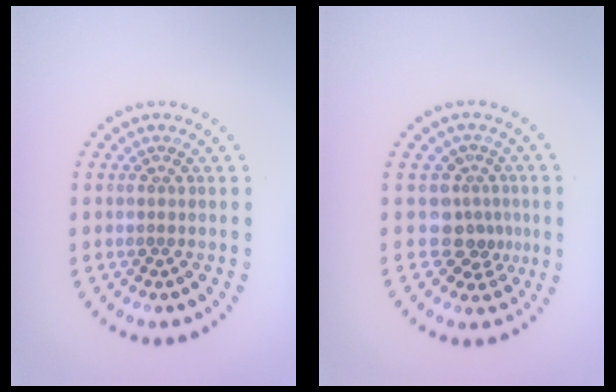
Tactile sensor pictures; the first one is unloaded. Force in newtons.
{"total": 3.0, "press": 2.1, "slide": 2.1}